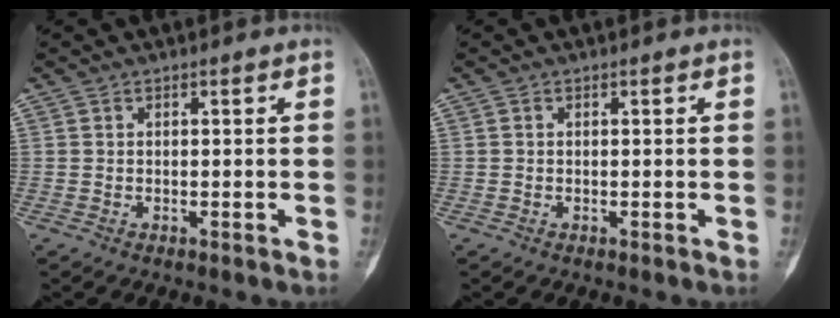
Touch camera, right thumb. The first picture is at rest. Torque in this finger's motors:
{"motor_torque": [0.18, 0.09, 0.16, 0.02, -0.03]}